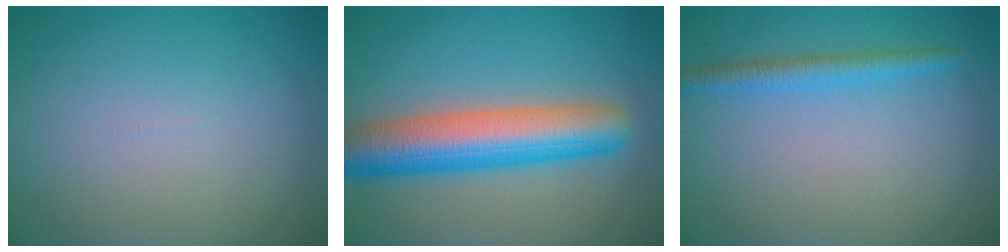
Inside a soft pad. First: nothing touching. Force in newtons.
{"total": 8.9, "press": 8.9, "slide": 0.3}
{"total": 2.2, "press": 2.2, "slide": 0.2}